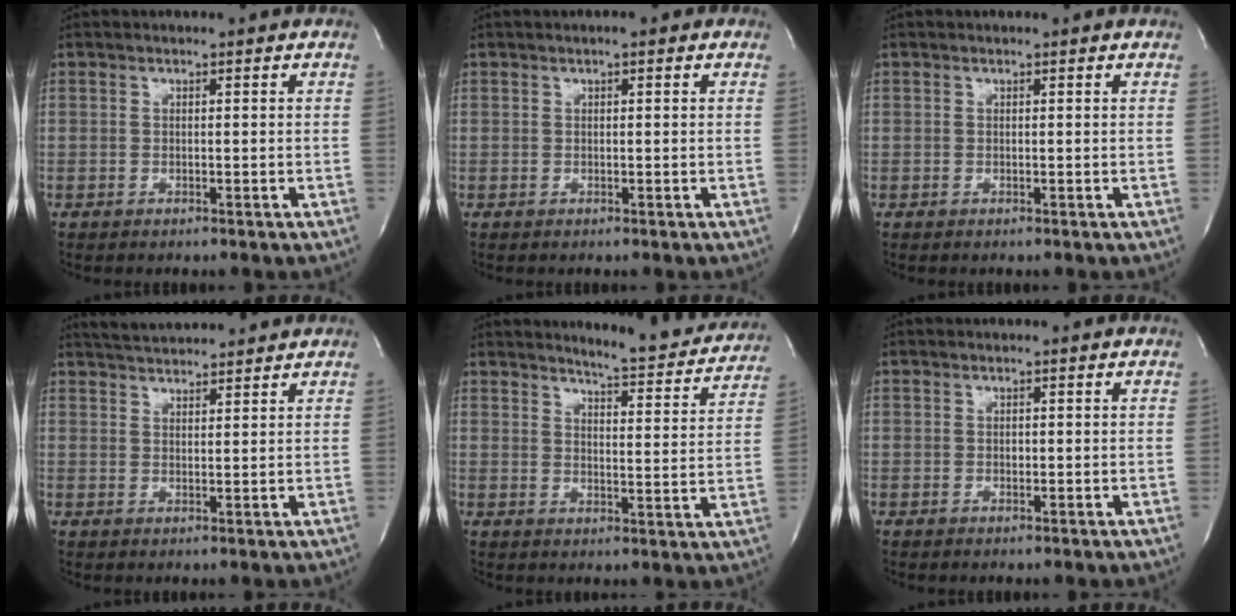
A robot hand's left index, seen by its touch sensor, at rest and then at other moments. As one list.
[{"total": 1.3, "force": [0.6, 0.4, 1.0], "torque": [-0.019, 0.004, 0.004]}, {"total": 0.0}, {"total": 6.2, "force": [6.0, 0.3, 1.5], "torque": [-0.035, 0.028, 0.097]}, {"total": 11.8, "force": [11.4, 1.2, 3.0], "torque": [-0.036, -0.037, 0.128]}, {"total": 0.5, "force": [-0.1, 0.4, 0.3], "torque": [-0.005, 0.002, -0.001]}]